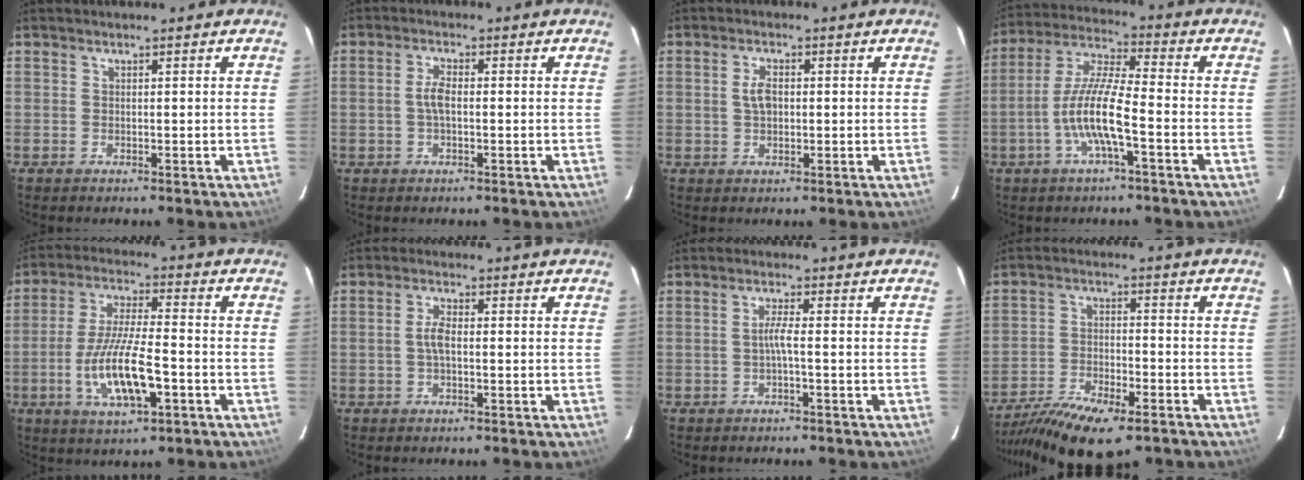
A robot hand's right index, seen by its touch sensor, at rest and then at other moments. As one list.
[{"total": 3.1, "force": [-0.3, 1.2, 2.9], "torque": [-0.060, 0.005, -0.004]}, {"total": 3.3, "force": [0.2, 1.9, 2.6], "torque": [-0.052, 0.006, 0.008]}, {"total": 10.6, "force": [-3.7, 1.3, 9.8], "torque": [-0.208, 0.003, -0.075]}, {"total": 12.6, "force": [-4.2, 3.2, 11.4], "torque": [-0.228, -0.011, -0.075]}, {"total": 2.9, "force": [-0.3, 1.0, 2.7], "torque": [-0.056, 0.005, -0.005]}, {"total": 2.0, "force": [-0.8, -0.4, 1.8], "torque": [-0.037, 0.001, -0.015]}, {"total": 14.5, "force": [-10.9, 4.4, 8.5], "torque": [-0.182, -0.036, -0.188]}]